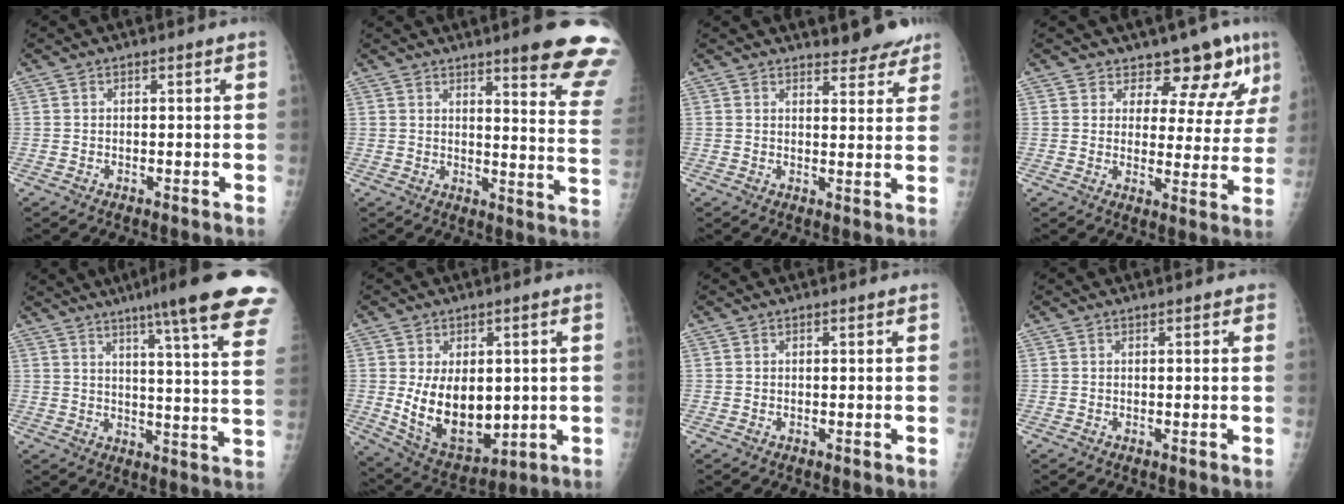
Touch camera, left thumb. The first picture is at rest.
{"total": 17.4, "force": [12.6, 2.0, 11.8], "torque": [-0.122, -0.081, 0.147]}
{"total": 6.8, "force": [6.2, 2.1, 1.9], "torque": [0.001, -0.039, 0.070]}
{"total": 10.3, "force": [8.1, 5.2, 3.7], "torque": [0.003, -0.052, 0.088]}
{"total": 21.6, "force": [15.5, 1.0, 15.1], "torque": [-0.190, -0.073, 0.192]}
{"total": 14.2, "force": [0.2, 8.7, 11.1], "torque": [-0.149, -0.020, 0.033]}
{"total": 0.0}
{"total": 1.2, "force": [0.9, 0.4, 0.7], "torque": [-0.007, 0.000, 0.008]}